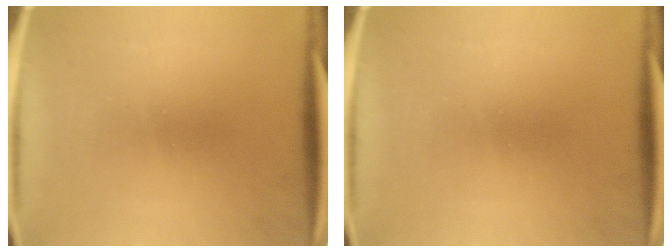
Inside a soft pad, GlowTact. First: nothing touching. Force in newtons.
{"total": 0.0}